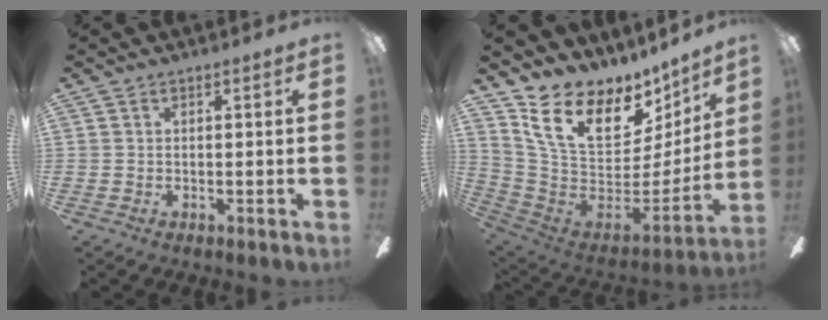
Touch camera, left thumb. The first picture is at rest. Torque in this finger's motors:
{"motor_torque": [0.40, 0.36, 1.11, -1.66, 0.37]}